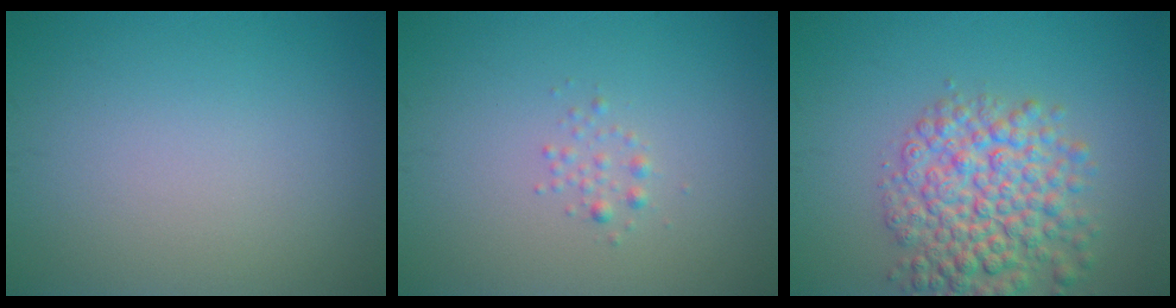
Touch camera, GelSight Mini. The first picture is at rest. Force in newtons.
{"total": 0.9, "press": 0.9, "slide": 0.0}
{"total": 7.0, "press": 7.0, "slide": 0.2}